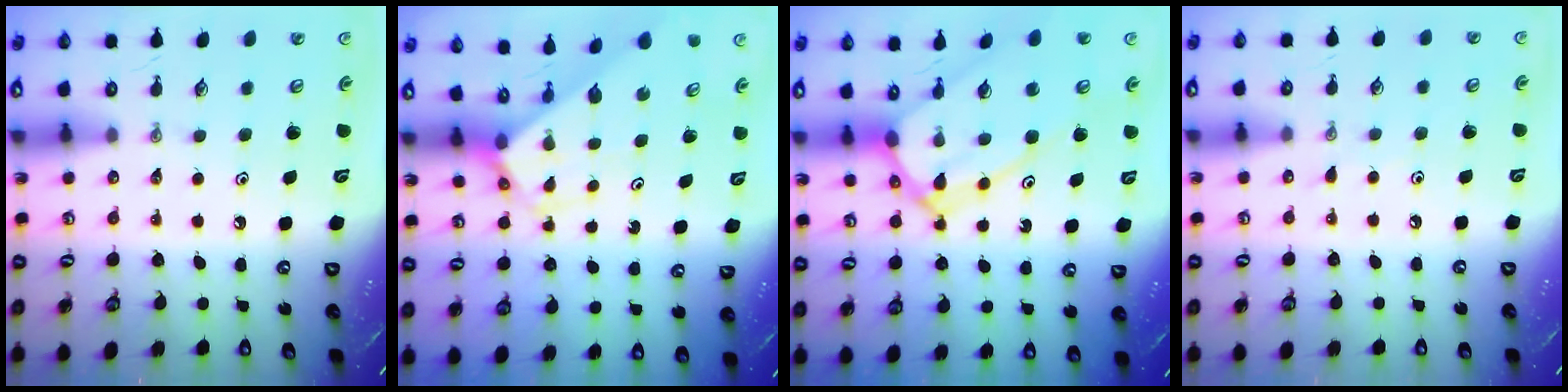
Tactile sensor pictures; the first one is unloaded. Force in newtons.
{"total": 2.7, "press": 2.7, "slide": 0.2}
{"total": 14.1, "press": 14.0, "slide": 1.3}
{"total": 3.4, "press": 3.3, "slide": 0.5}